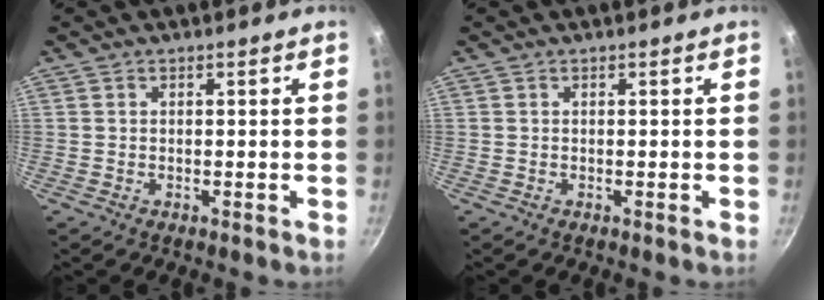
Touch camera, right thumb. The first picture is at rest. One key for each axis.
{"total": 0.0}